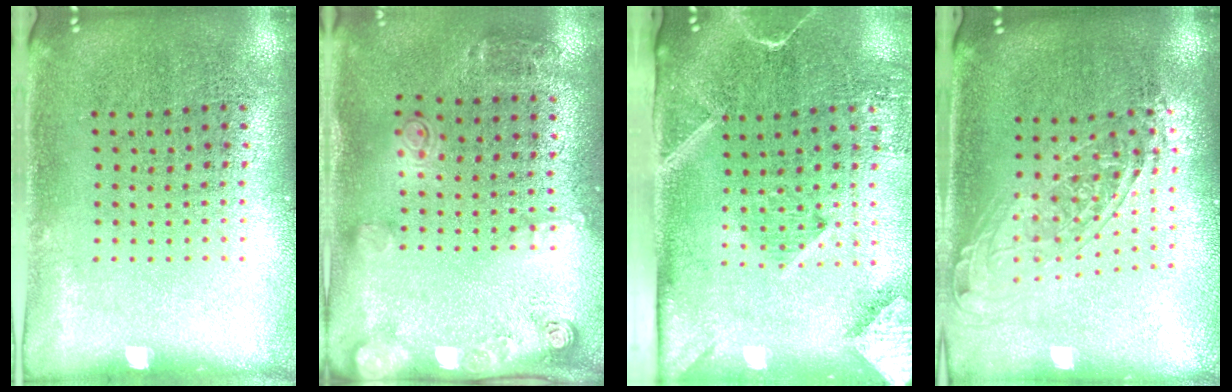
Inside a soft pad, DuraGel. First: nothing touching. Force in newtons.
{"total": 2.0, "press": 1.2, "slide": 1.6}
{"total": 2.8, "press": 2.1, "slide": 1.9}
{"total": 1.5, "press": 1.2, "slide": 0.9}